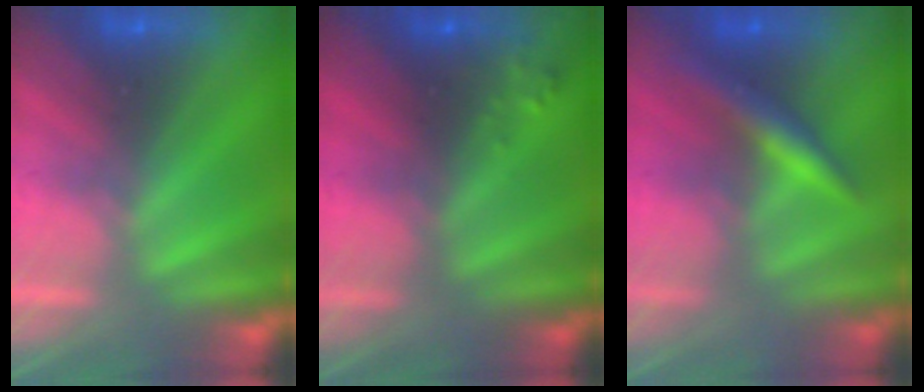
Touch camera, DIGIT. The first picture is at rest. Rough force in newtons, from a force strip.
{"total": 5.6}
{"total": 2.4}